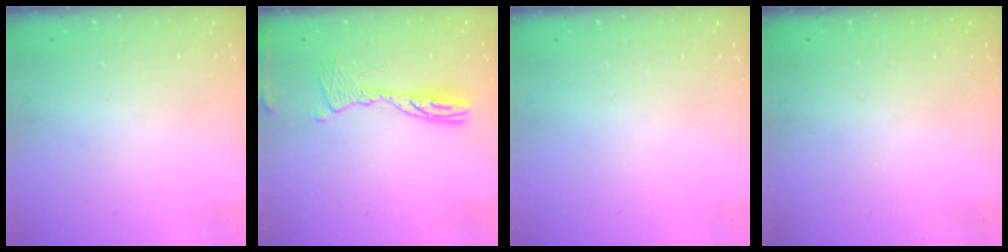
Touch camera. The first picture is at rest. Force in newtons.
{"total": 12.0, "press": 11.9, "slide": 1.1}
{"total": 0.0}
{"total": 0.0}